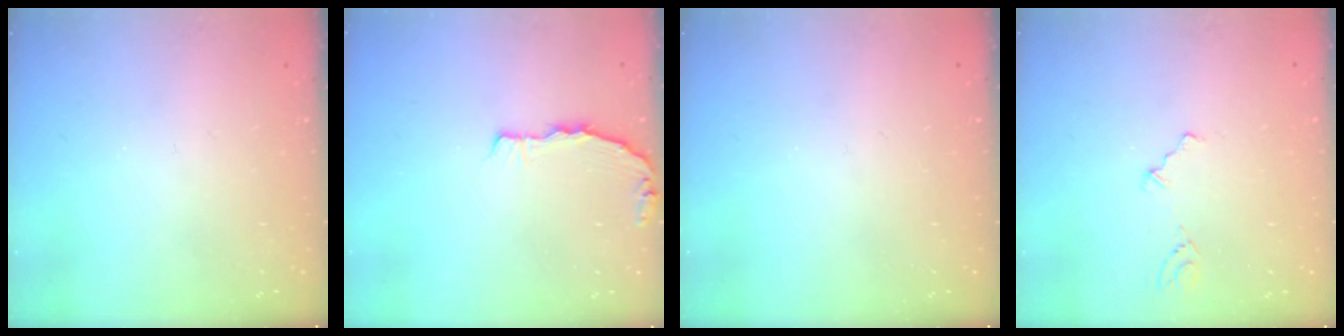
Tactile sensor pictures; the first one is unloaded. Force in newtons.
{"total": 3.3, "press": 3.3, "slide": 0.3}
{"total": 0.0}
{"total": 2.1, "press": 1.8, "slide": 1.1}